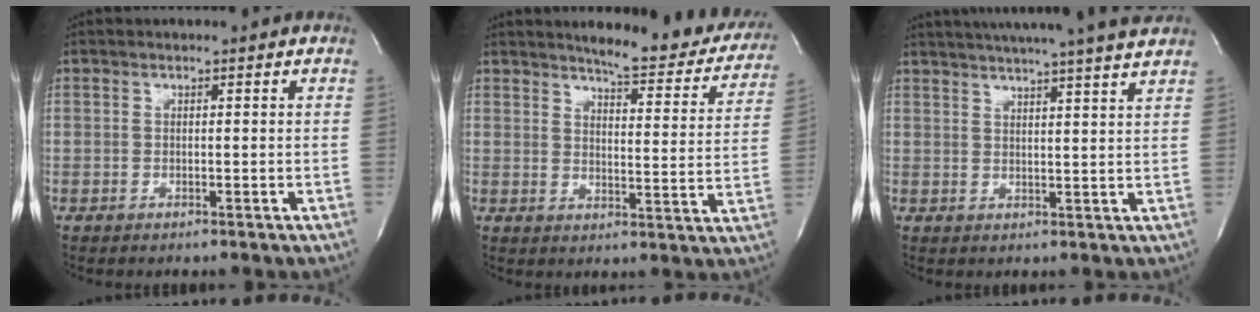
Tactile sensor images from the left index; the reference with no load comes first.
{"total": 15.3, "force": [13.9, 3.0, 5.6], "torque": [-0.050, -0.043, 0.152]}
{"total": 17.9, "force": [15.9, -0.9, 8.1], "torque": [-0.136, -0.005, 0.205]}